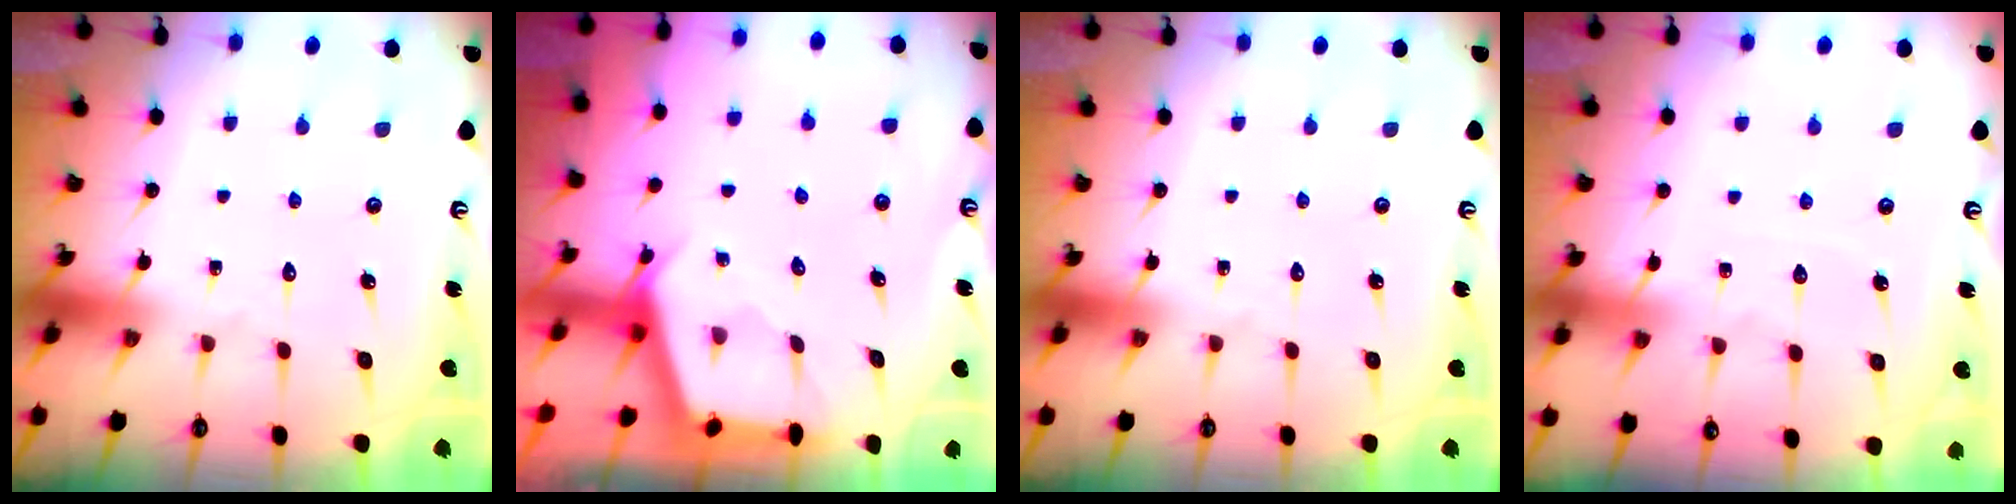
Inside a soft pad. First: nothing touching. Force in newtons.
{"total": 2.5, "press": 2.5, "slide": 0.3}
{"total": 0.0}
{"total": 4.2, "press": 4.1, "slide": 0.5}